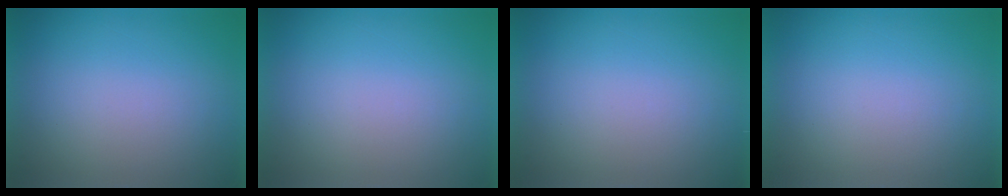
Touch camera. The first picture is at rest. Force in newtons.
{"total": 1.3}
{"total": 1.1}
{"total": 0.0}